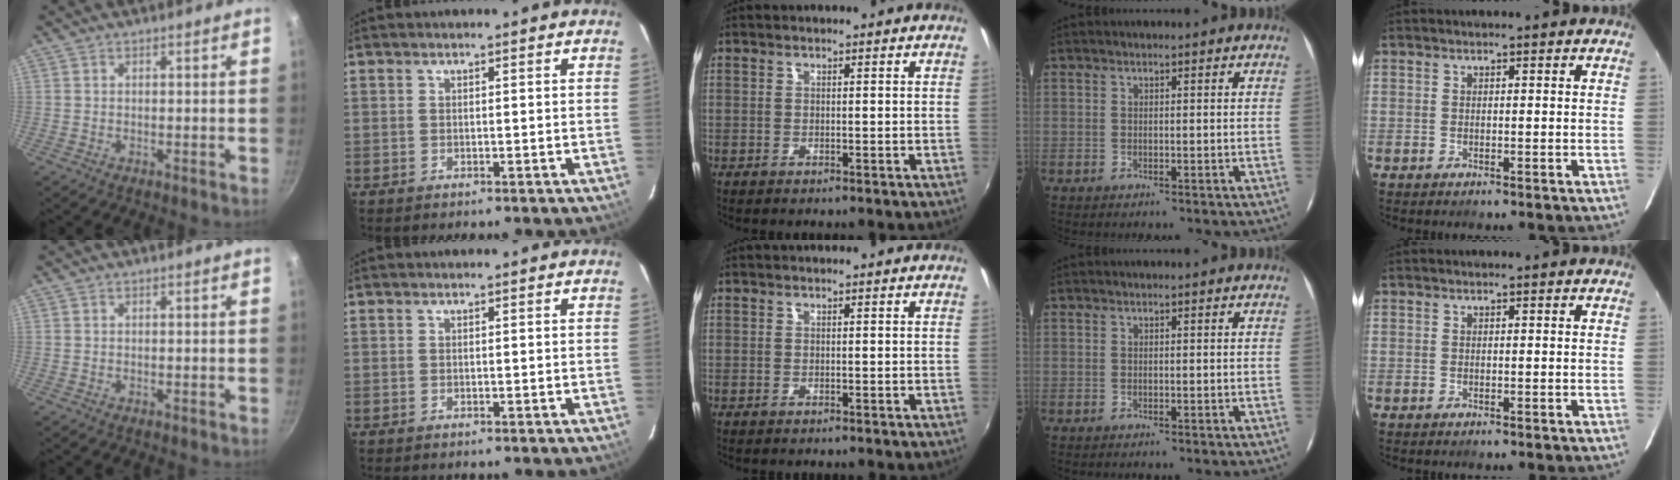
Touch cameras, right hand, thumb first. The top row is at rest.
{}